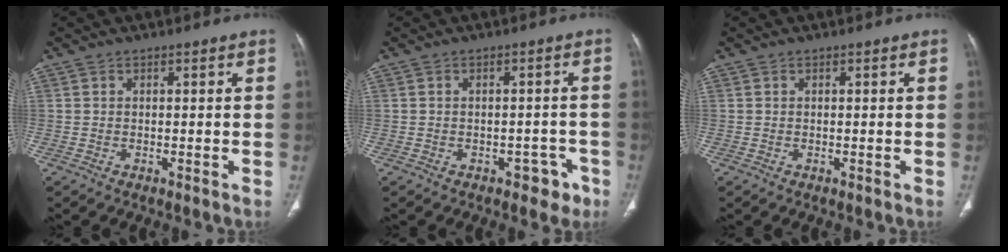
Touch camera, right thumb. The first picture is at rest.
{"total": 3.9, "force": [-2.3, 2.6, 1.8], "torque": [-0.003, 0.021, -0.025]}
{"total": 0.0}